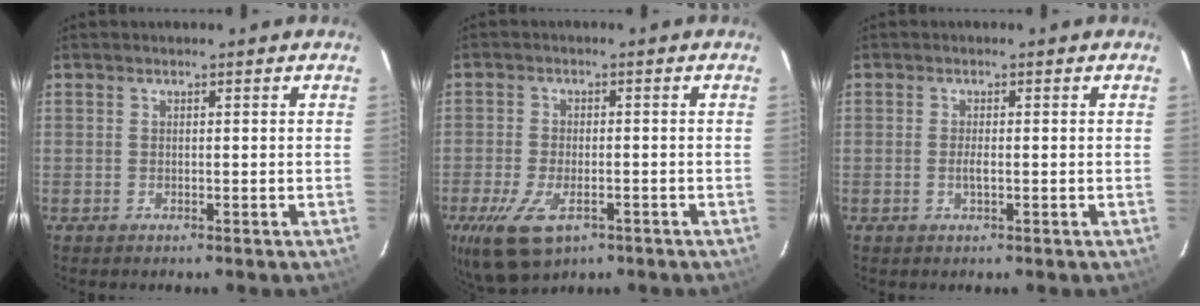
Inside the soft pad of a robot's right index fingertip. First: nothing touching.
{"total": 10.5, "force": [-5.4, 5.3, 7.2], "torque": [-0.166, -0.028, -0.093]}
{"total": 1.5, "force": [-0.4, 0.3, 1.4], "torque": [-0.027, -0.003, -0.007]}